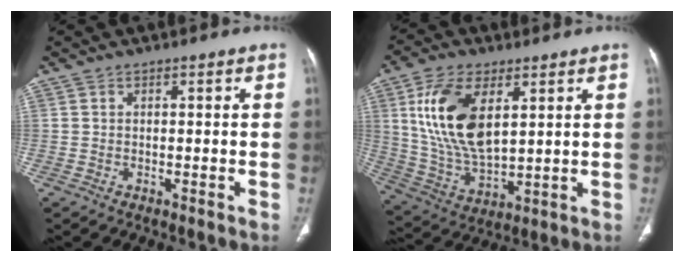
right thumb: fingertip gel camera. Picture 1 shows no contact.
{"total": 16.5, "force": [5.2, 8.6, 13.1], "torque": [-0.249, -0.020, 0.110]}